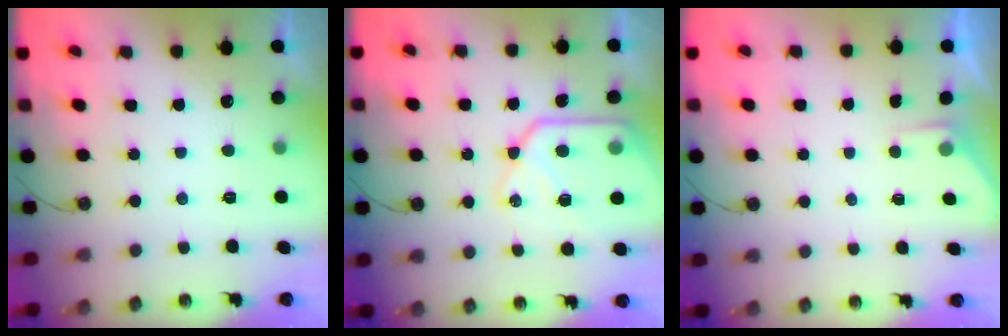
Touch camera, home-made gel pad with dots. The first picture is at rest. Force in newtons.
{"total": 16.0, "press": 15.9, "slide": 1.8}
{"total": 1.4, "press": 1.3, "slide": 0.2}